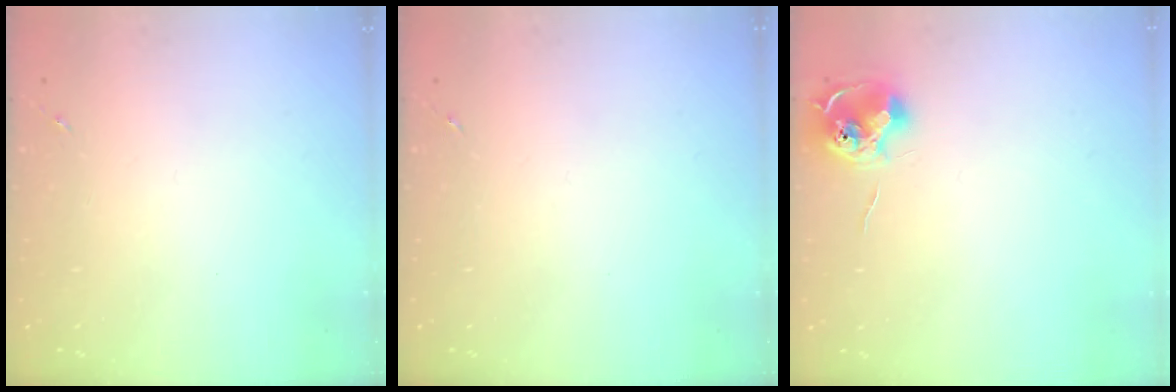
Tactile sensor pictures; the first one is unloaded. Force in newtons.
{"total": 0.0}
{"total": 9.6, "press": 9.6, "slide": 0.3}